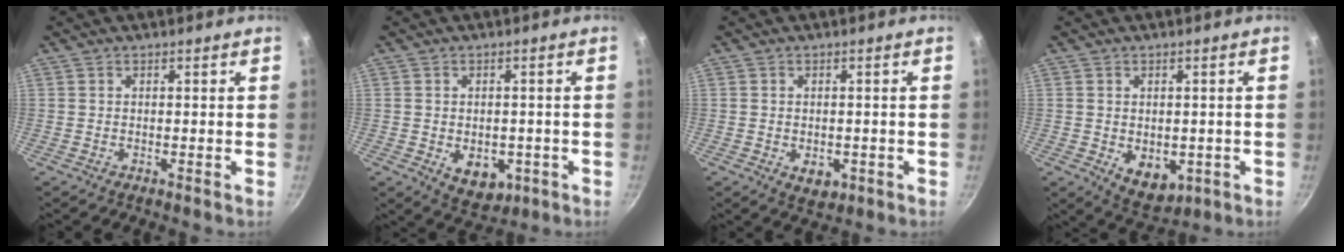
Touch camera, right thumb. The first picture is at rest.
{"total": 7.7, "force": [-2.1, 5.4, 5.1], "torque": [-0.045, -0.001, -0.016]}
{"total": 4.1, "force": [-1.1, 2.8, 2.7], "torque": [-0.031, 0.000, -0.008]}
{"total": 7.4, "force": [-1.4, 5.1, 5.1], "torque": [-0.051, -0.008, -0.002]}